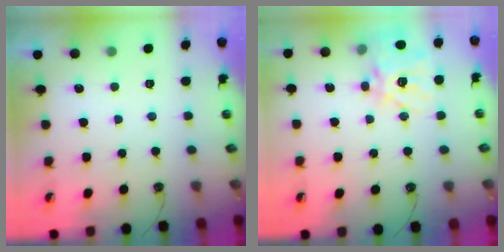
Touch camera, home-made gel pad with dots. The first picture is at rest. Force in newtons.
{"total": 17.4, "press": 17.3, "slide": 1.5}